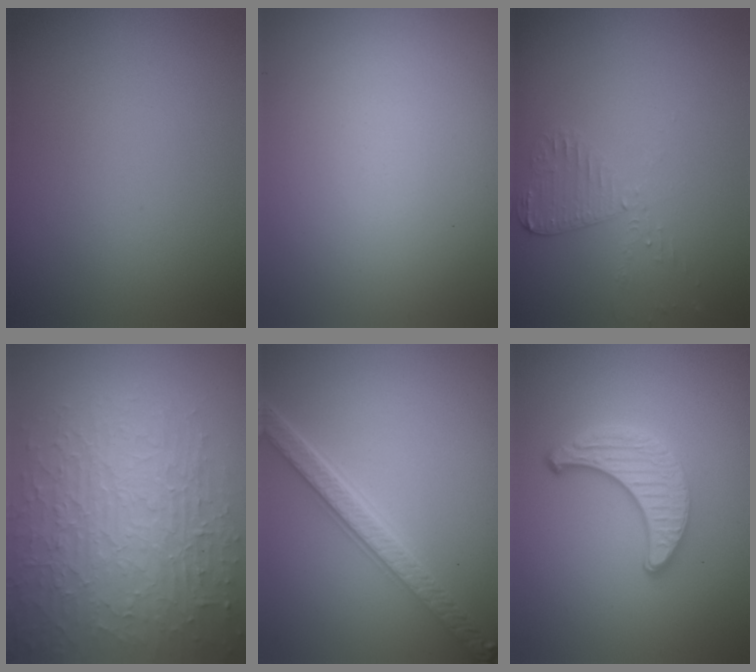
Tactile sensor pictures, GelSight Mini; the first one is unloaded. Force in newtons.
{"total": 0.0}
{"total": 1.9, "press": 1.9, "slide": 0.4}
{"total": 8.4, "press": 6.0, "slide": 5.8}
{"total": 4.2, "press": 3.6, "slide": 2.2}
{"total": 3.6, "press": 3.1, "slide": 1.8}